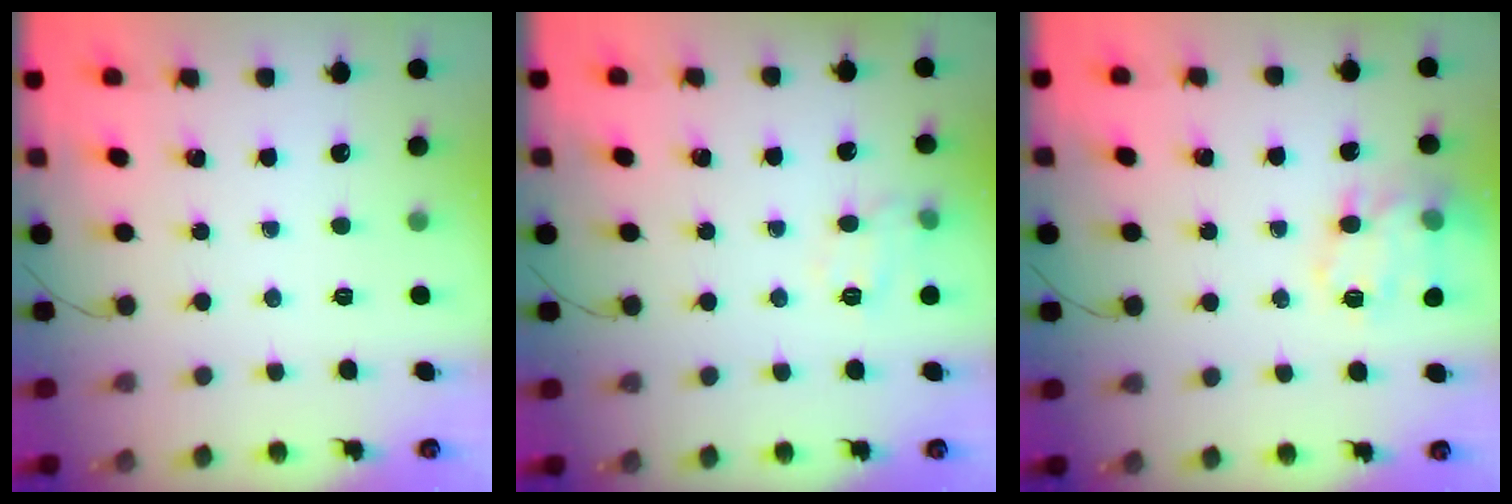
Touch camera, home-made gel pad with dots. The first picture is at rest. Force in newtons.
{"total": 9.0, "press": 9.0, "slide": 0.6}
{"total": 15.1, "press": 15.1, "slide": 1.2}